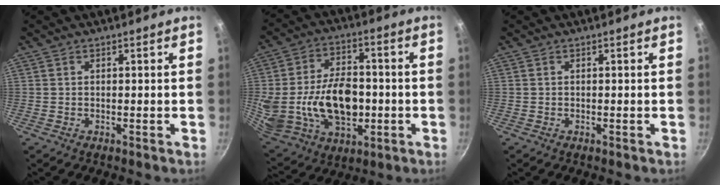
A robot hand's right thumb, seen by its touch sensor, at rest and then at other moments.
{"total": 22.9, "force": [-1.8, 15.4, 16.9], "torque": [-0.310, 0.015, -0.013]}
{"total": 0.0}